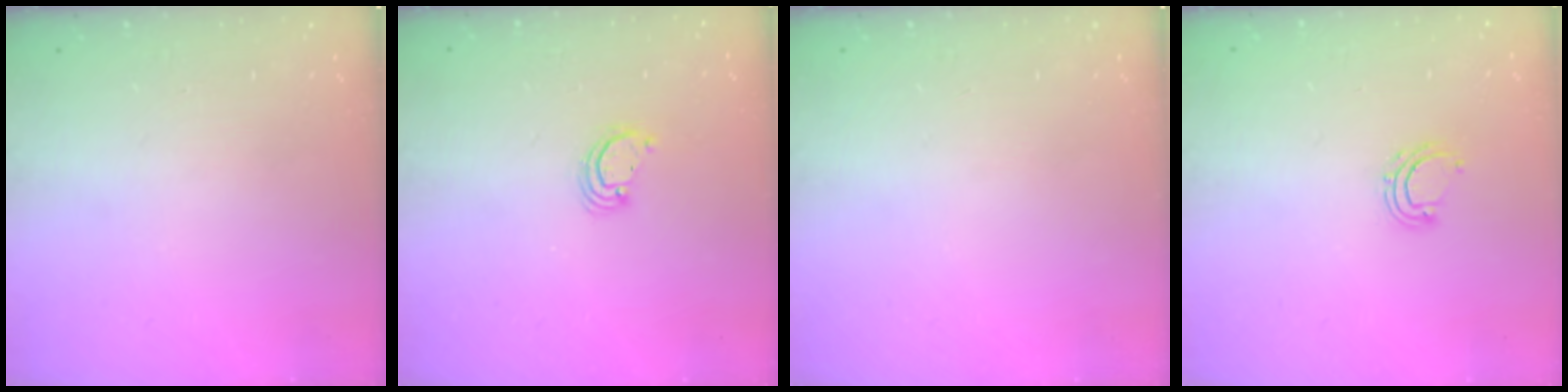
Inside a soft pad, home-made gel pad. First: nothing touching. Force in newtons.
{"total": 2.6, "press": 2.6, "slide": 0.2}
{"total": 0.0}
{"total": 5.7, "press": 5.7, "slide": 0.6}